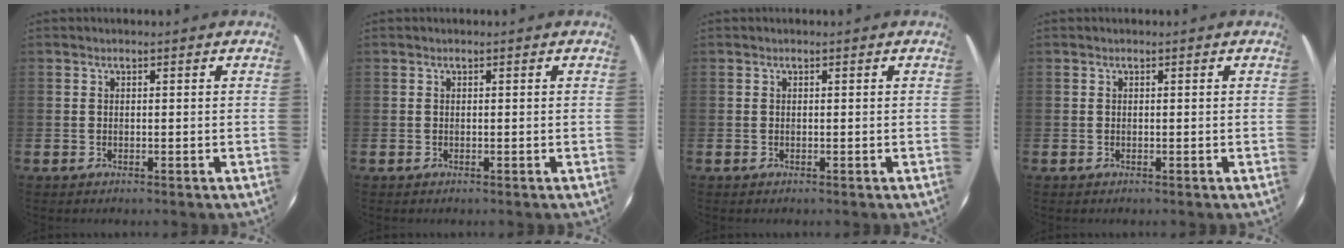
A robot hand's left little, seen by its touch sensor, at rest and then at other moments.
{"total": 0.0}
{"total": 0.0}
{"total": 0.0}